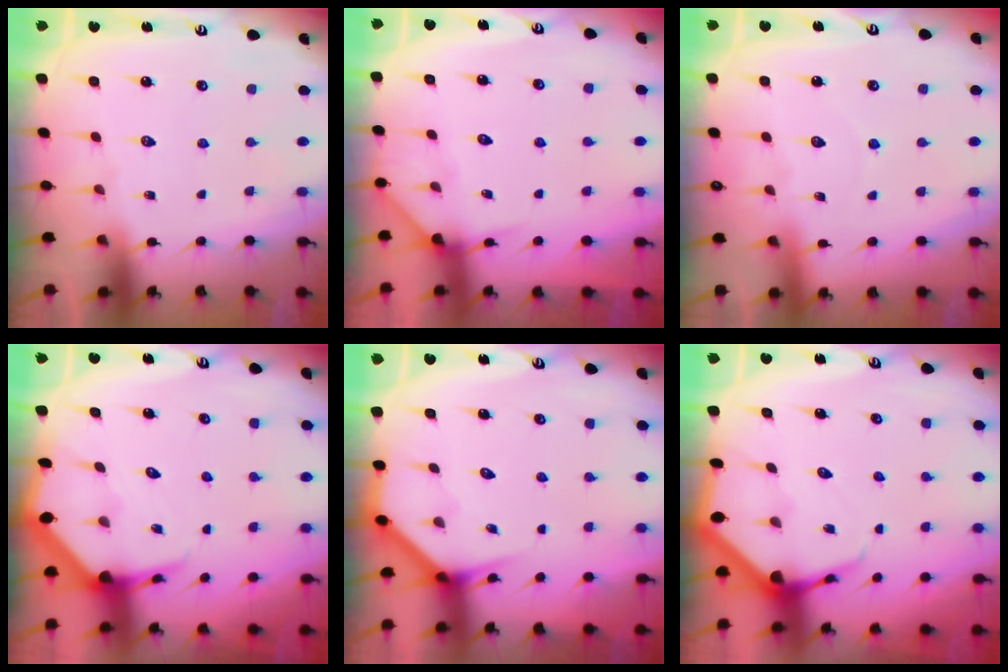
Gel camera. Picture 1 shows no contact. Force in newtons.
{"total": 5.1, "press": 5.0, "slide": 0.6}
{"total": 3.8, "press": 3.8, "slide": 0.4}
{"total": 5.2, "press": 5.1, "slide": 0.8}
{"total": 3.6, "press": 3.6, "slide": 0.3}
{"total": 6.0, "press": 5.9, "slide": 0.8}